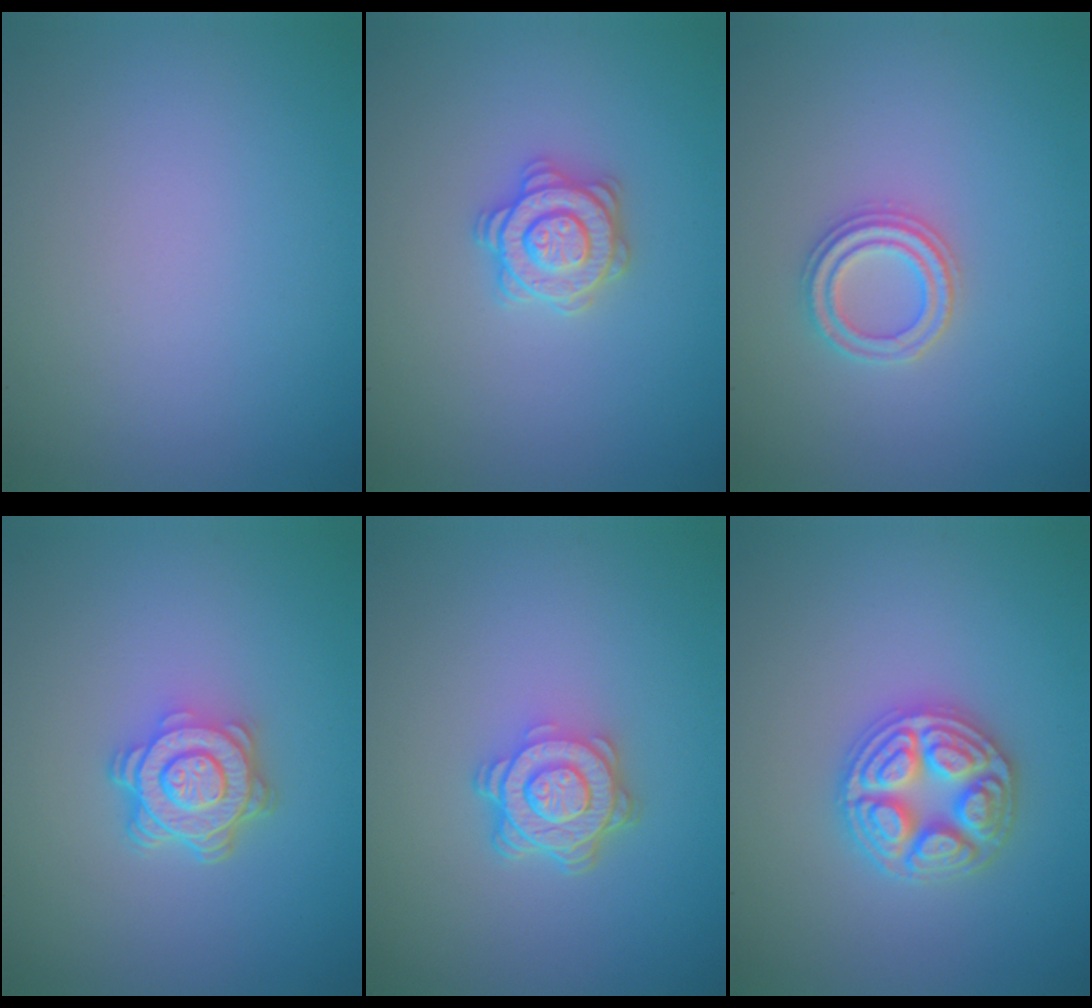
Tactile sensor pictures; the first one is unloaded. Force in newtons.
{"total": 2.9, "press": 2.8, "slide": 0.6}
{"total": 2.4, "press": 2.3, "slide": 0.4}
{"total": 4.7, "press": 3.6, "slide": 3.1}
{"total": 4.8, "press": 3.4, "slide": 3.4}
{"total": 4.7, "press": 4.7, "slide": 0.5}